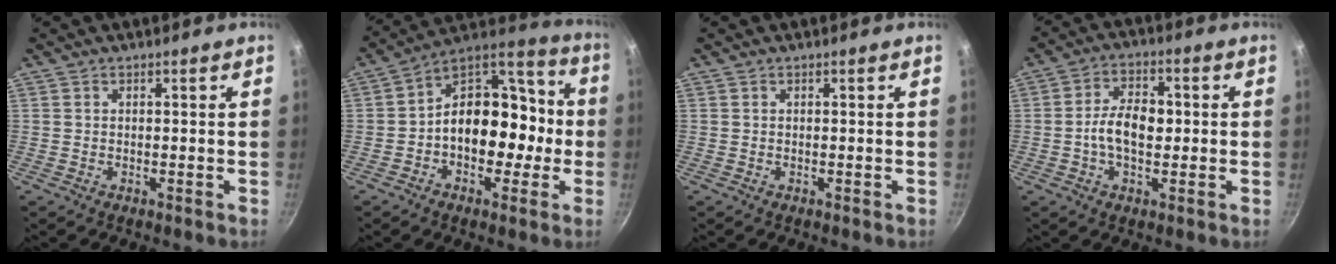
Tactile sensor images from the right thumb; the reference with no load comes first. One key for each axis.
{"total": 17.8, "fx": -1.8, "fy": 11.4, "fz": 13.5, "tx": -0.163, "ty": 0.054, "tz": -0.037}
{"total": 0.0}
{"total": 8.0, "fx": -0.4, "fy": 4.7, "fz": 6.5, "tx": -0.107, "ty": 0.016, "tz": -0.013}